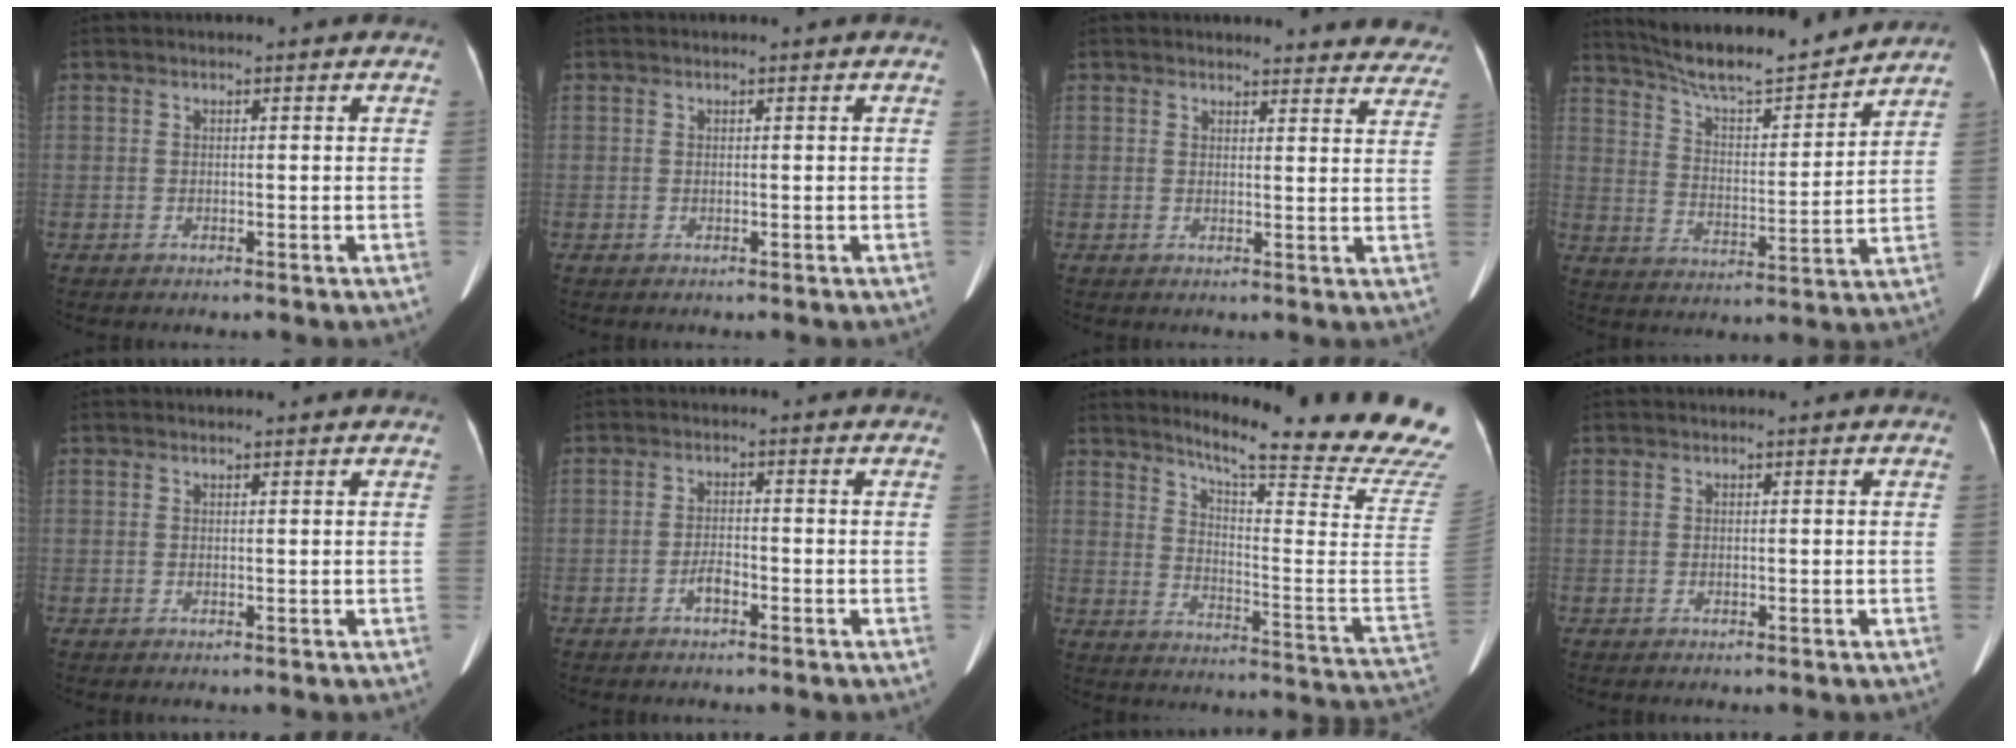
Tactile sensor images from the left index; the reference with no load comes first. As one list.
[{"total": 0.0}, {"total": 11.9, "force": [11.4, 2.7, 1.6], "torque": [0.024, -0.040, 0.094]}, {"total": 15.4, "force": [14.4, 1.0, 5.6], "torque": [-0.102, 0.000, 0.230]}, {"total": 1.0, "force": [1.0, 0.0, 0.2], "torque": [-0.011, 0.008, 0.014]}, {"total": 2.0, "force": [-1.2, 0.6, 1.5], "torque": [-0.025, 0.002, -0.022]}, {"total": 27.7, "force": [24.2, -0.6, 13.5], "torque": [-0.176, -0.148, 0.293]}, {"total": 0.0}]